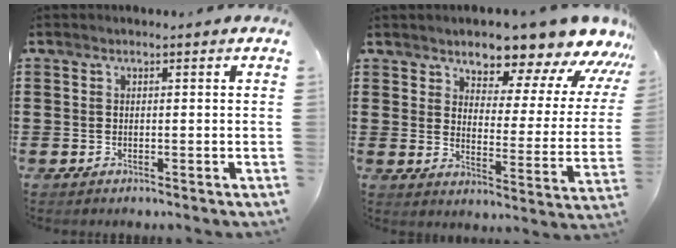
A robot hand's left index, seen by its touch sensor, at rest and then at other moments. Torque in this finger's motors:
{"motor_torque": [1.20, 0.58, 1.06, 0.17]}